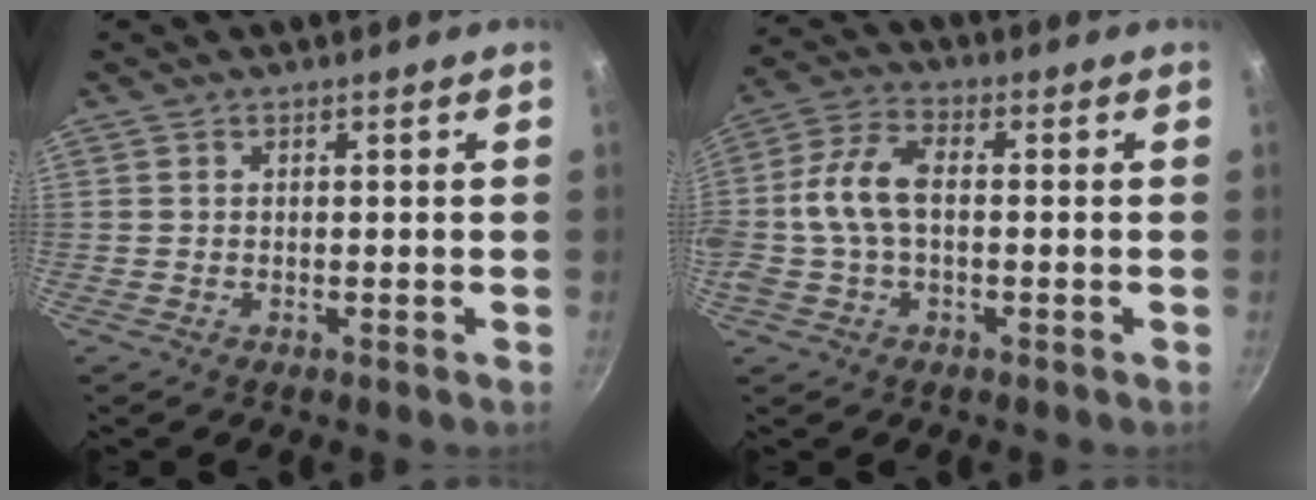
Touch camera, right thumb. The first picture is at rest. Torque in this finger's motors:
{"motor_torque": [1.78, 3.23, 1.29, -1.09, 0.32]}